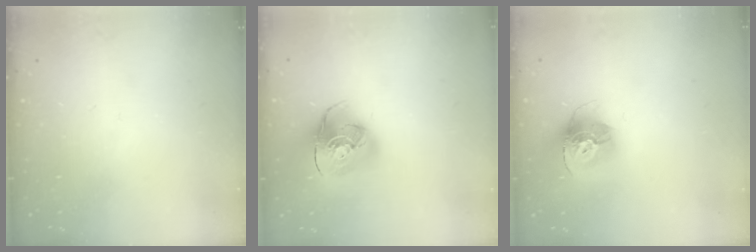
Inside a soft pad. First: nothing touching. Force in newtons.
{"total": 14.9, "press": 14.7, "slide": 2.0}
{"total": 15.0, "press": 14.9, "slide": 1.5}